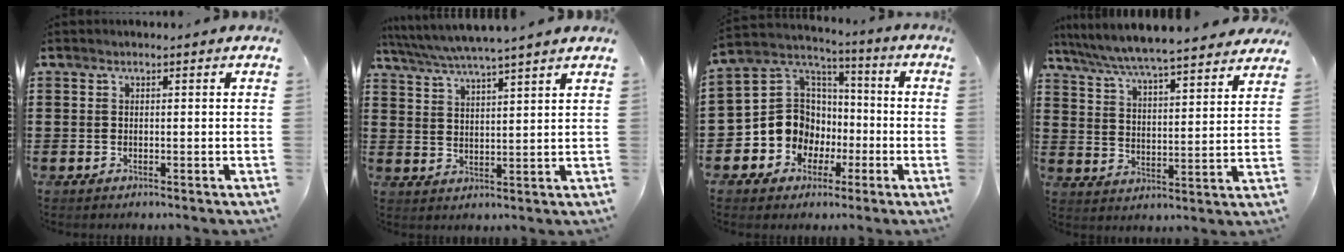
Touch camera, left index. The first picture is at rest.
{"total": 4.6, "force": [4.2, -0.7, 1.7], "torque": [-0.047, -0.025, 0.072]}
{"total": 10.5, "force": [-2.3, 9.7, 3.2], "torque": [-0.122, -0.001, -0.043]}
{"total": 5.9, "force": [5.7, -0.3, 1.8], "torque": [-0.061, -0.040, 0.094]}